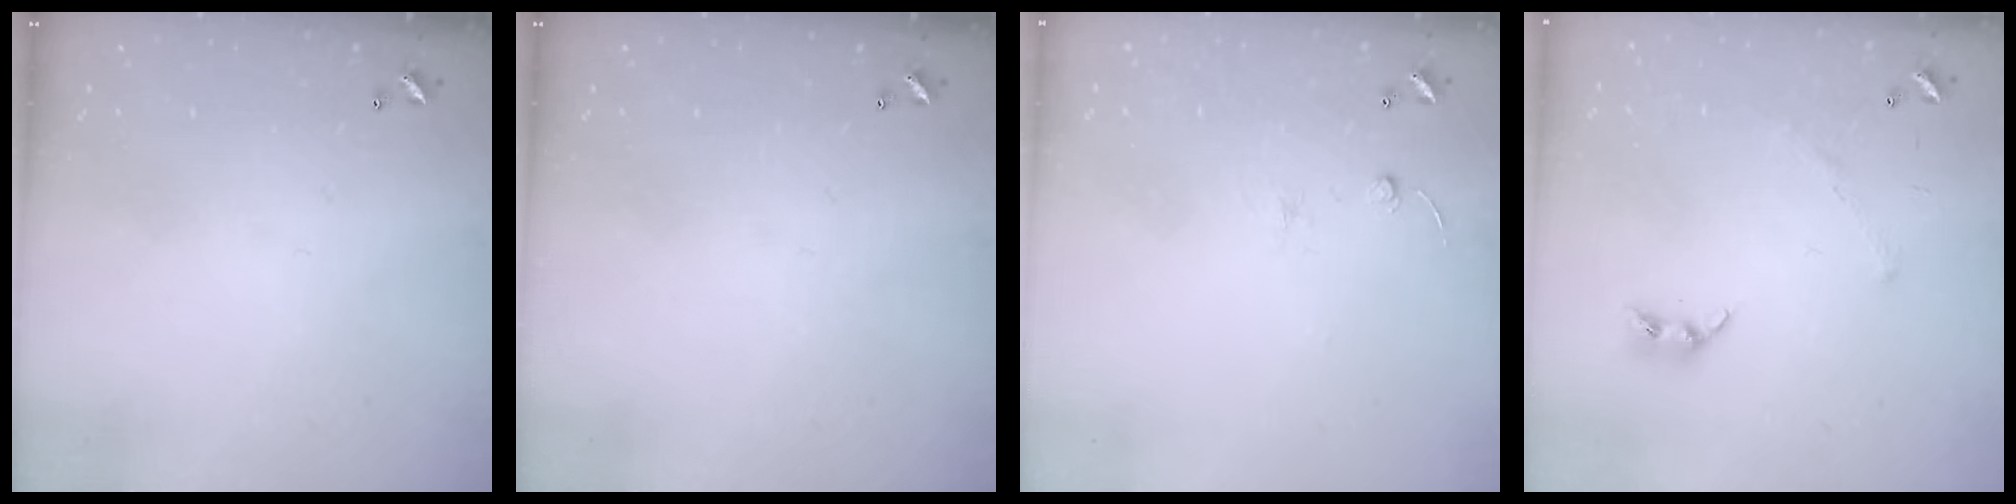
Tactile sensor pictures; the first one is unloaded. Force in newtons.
{"total": 0.0}
{"total": 2.5, "press": 2.4, "slide": 0.8}
{"total": 3.7, "press": 3.6, "slide": 0.9}